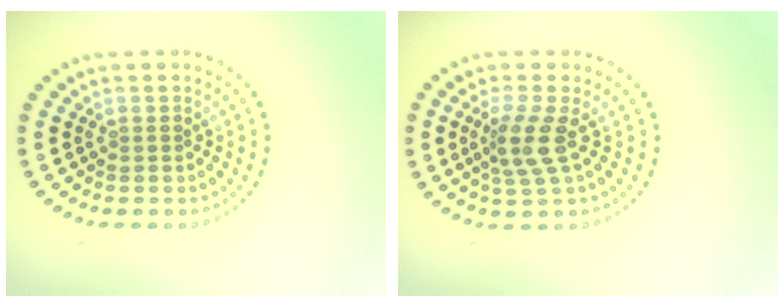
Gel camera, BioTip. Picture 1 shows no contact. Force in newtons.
{"total": 2.8, "press": 2.1, "slide": 1.8}